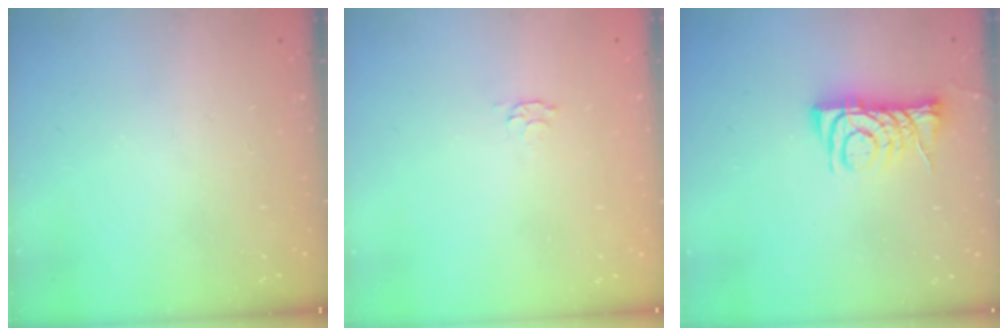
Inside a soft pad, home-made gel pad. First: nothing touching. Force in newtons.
{"total": 2.8, "press": 2.7, "slide": 0.5}
{"total": 8.8, "press": 8.8, "slide": 0.7}